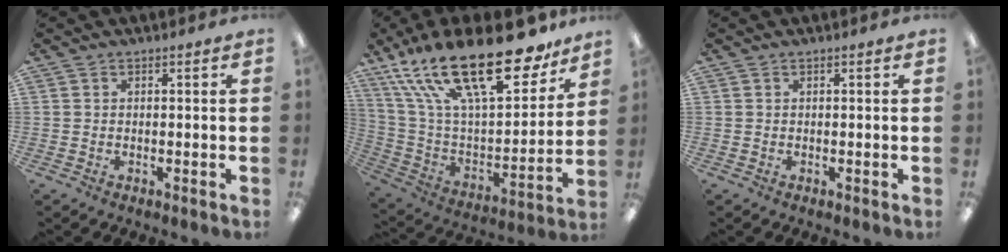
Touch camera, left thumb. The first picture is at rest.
{"total": 30.6, "force": [18.6, 11.7, 21.3], "torque": [-0.381, -0.113, 0.315]}
{"total": 0.0}